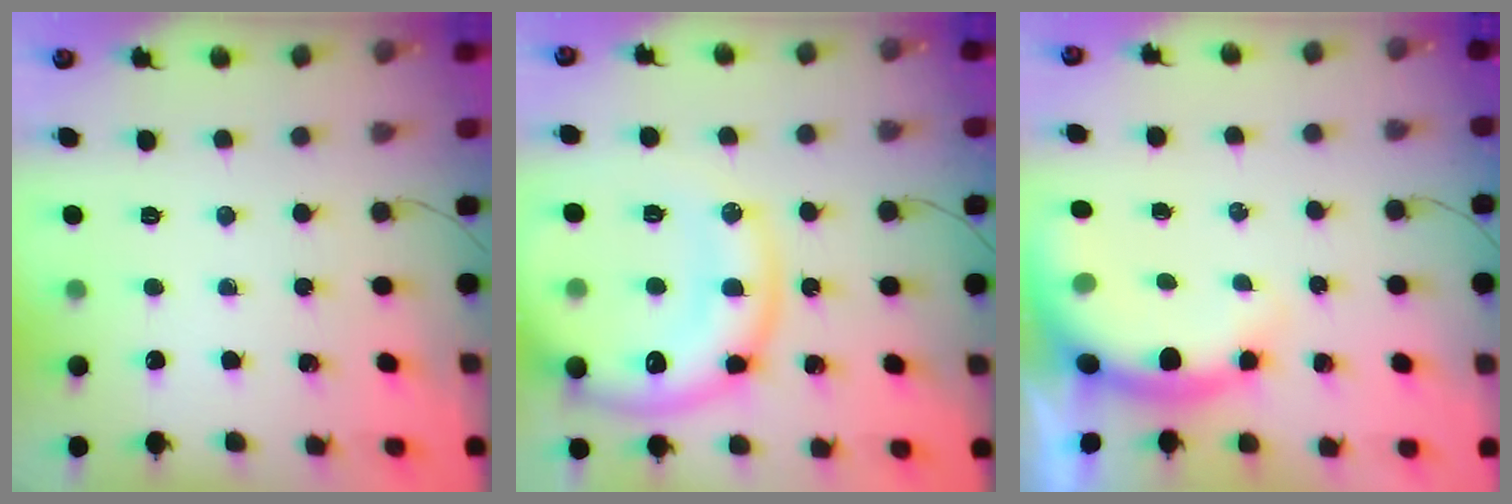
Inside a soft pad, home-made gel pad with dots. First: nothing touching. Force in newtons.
{"total": 18.5, "press": 18.3, "slide": 2.3}
{"total": 7.5, "press": 7.3, "slide": 1.6}